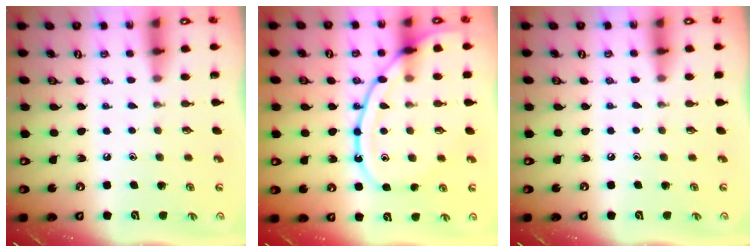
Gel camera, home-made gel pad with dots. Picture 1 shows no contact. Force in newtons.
{"total": 15.6, "press": 15.6, "slide": 1.3}
{"total": 2.8, "press": 2.8, "slide": 0.5}